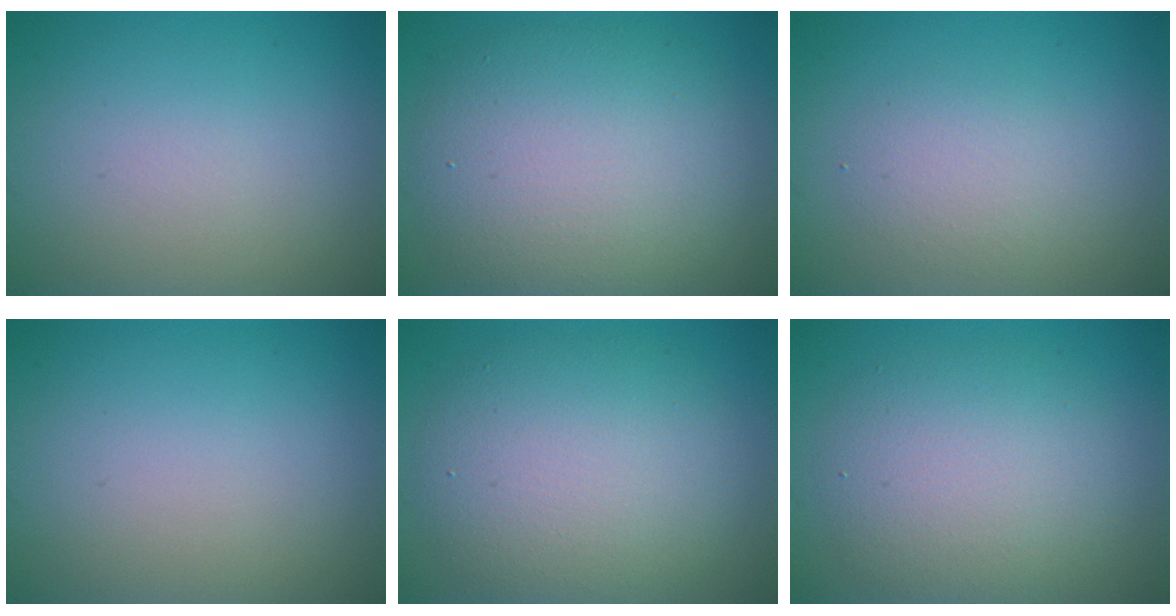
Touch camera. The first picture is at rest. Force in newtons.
{"total": 9.0, "press": 8.9, "slide": 0.9}
{"total": 2.1, "press": 2.1, "slide": 0.1}
{"total": 0.0}
{"total": 7.5, "press": 7.5, "slide": 0.6}
{"total": 5.5, "press": 5.5, "slide": 0.2}